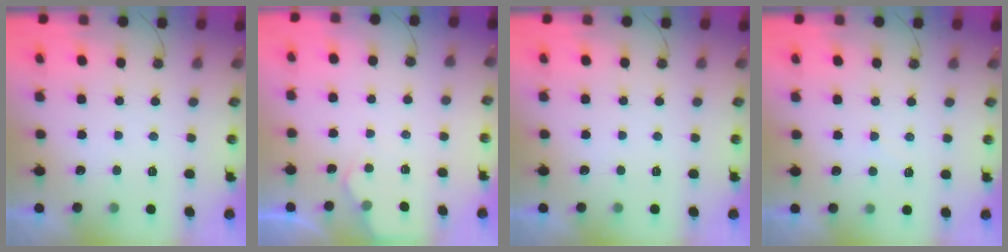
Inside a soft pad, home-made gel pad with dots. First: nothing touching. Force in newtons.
{"total": 3.4, "press": 3.4, "slide": 0.4}
{"total": 0.0}
{"total": 3.7, "press": 3.6, "slide": 0.4}